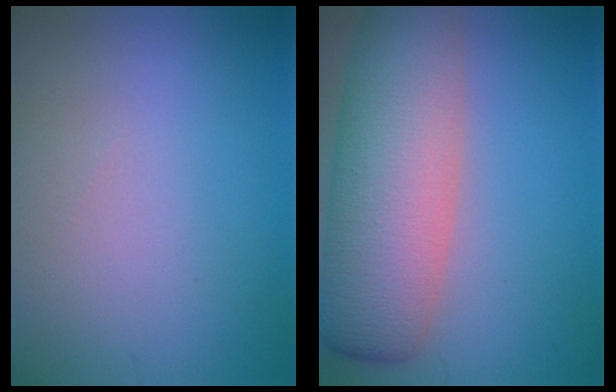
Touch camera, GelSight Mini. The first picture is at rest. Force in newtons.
{"total": 10.3, "press": 10.3, "slide": 0.4}